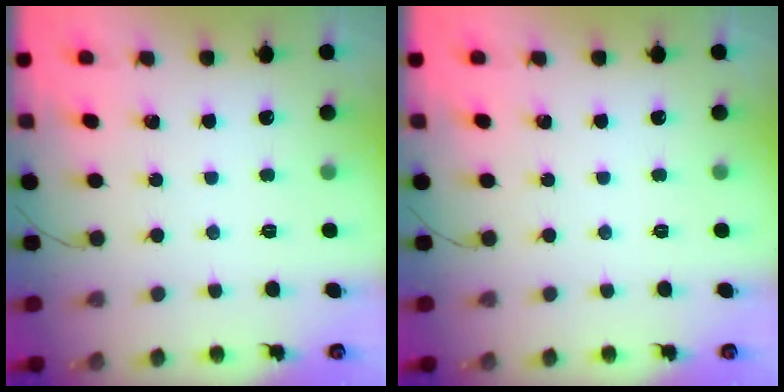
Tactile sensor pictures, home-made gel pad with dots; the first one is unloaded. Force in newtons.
{"total": 0.0}